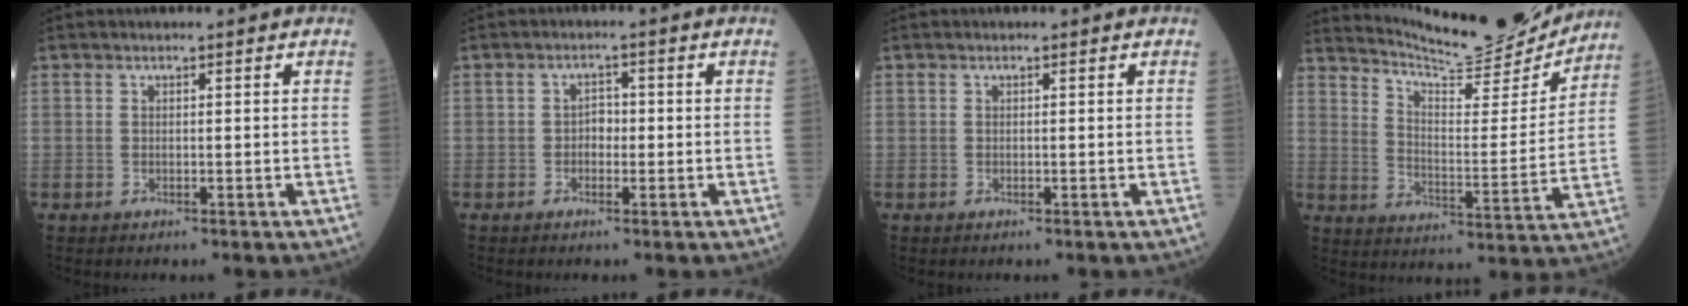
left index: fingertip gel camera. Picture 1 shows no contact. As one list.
[{"total": 1.9, "force": [-0.4, 1.3, 1.3], "torque": [-0.014, 0.007, -0.009]}, {"total": 0.0}, {"total": 16.2, "force": [15.8, 0.7, 3.2], "torque": [-0.062, -0.044, 0.227]}]